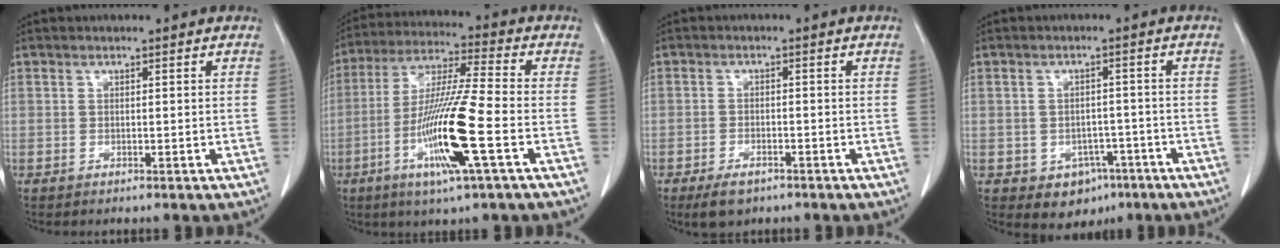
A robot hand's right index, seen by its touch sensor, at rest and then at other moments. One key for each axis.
{"total": 14.7, "fx": -4.8, "fy": -0.1, "fz": 13.9, "tx": -0.277, "ty": -0.016, "tz": -0.092}
{"total": 4.1, "fx": -2.8, "fy": 1.9, "fz": 2.3, "tx": -0.042, "ty": -0.004, "tz": -0.040}
{"total": 4.9, "fx": -2.4, "fy": 3.8, "fz": 2.1, "tx": -0.021, "ty": 0.005, "tz": -0.021}